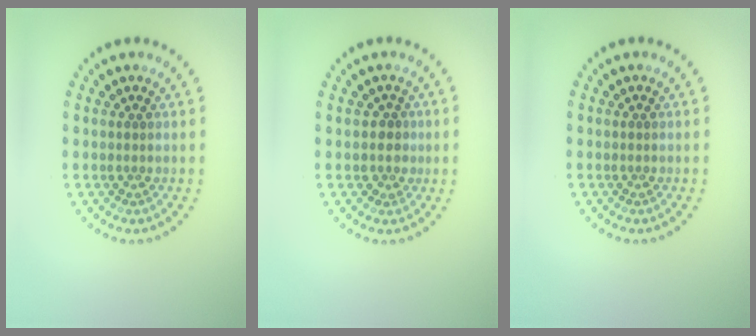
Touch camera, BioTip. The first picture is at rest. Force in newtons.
{"total": 1.4, "press": 1.1, "slide": 0.8}
{"total": 0.0}